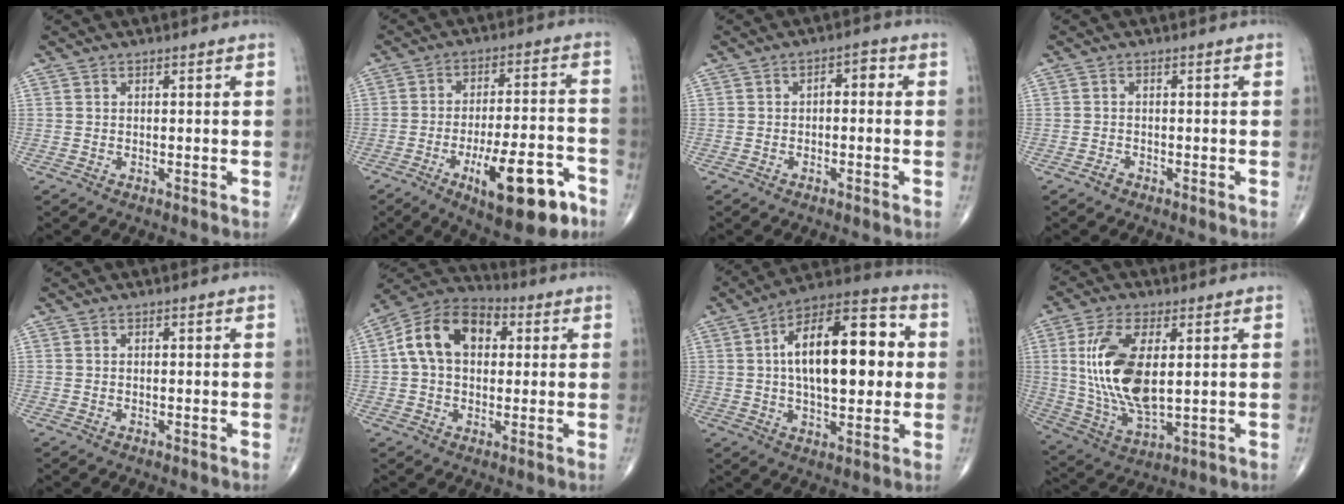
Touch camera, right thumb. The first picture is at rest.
{"total": 16.6, "force": [-8.1, 5.7, 13.3], "torque": [-0.191, 0.043, -0.114]}
{"total": 3.0, "force": [0.0, 1.7, 2.4], "torque": [-0.020, 0.020, -0.007]}
{"total": 1.1, "force": [-0.8, 0.6, 0.3], "torque": [-0.007, 0.003, -0.018]}
{"total": 0.0}
{"total": 13.5, "force": [2.5, 9.1, 9.7], "torque": [-0.157, 0.026, 0.031]}
{"total": 21.1, "force": [2.6, 9.8, 18.5], "torque": [-0.271, 0.023, 0.033]}
{"total": 16.0, "force": [2.5, 7.4, 14.0], "torque": [-0.284, -0.016, 0.057]}